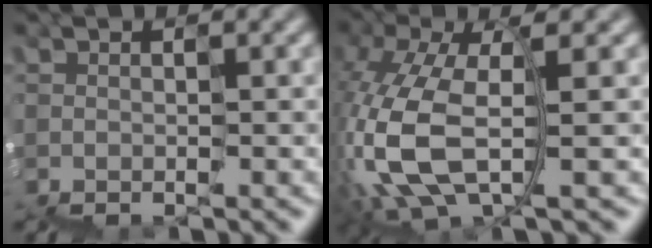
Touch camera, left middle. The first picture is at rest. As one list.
[{"total": 6.2, "force": [-1.5, 3.1, 5.1], "torque": [-0.145, 0.013, -0.034]}]